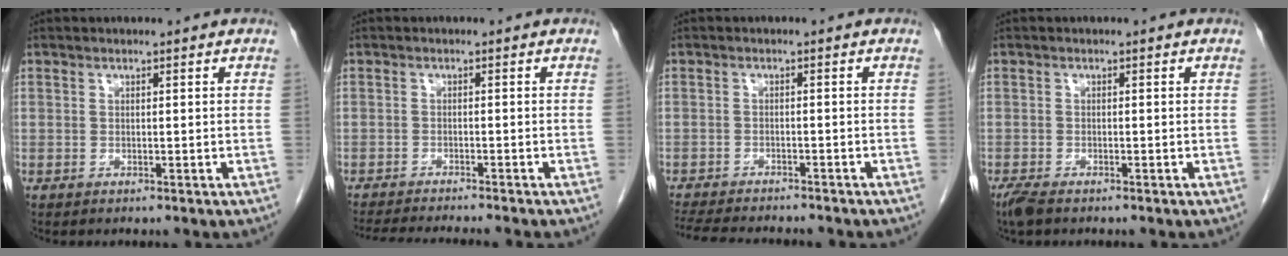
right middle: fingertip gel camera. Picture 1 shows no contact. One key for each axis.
{"total": 9.6, "fx": -8.7, "fy": -0.2, "fz": 4.0, "tx": -0.044, "ty": -0.019, "tz": -0.128}
{"total": 12.1, "fx": -10.8, "fy": 2.3, "fz": 5.0, "tx": -0.086, "ty": -0.014, "tz": -0.148}
{"total": 2.7, "fx": -2.1, "fy": 0.8, "fz": 1.5, "tx": -0.038, "ty": -0.009, "tz": -0.037}